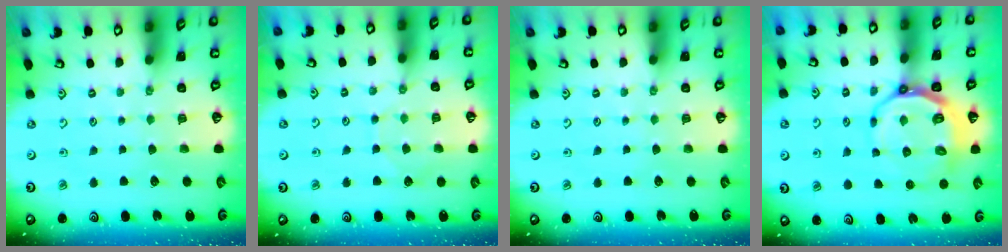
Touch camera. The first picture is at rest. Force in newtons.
{"total": 6.1, "press": 6.1, "slide": 0.6}
{"total": 0.0}
{"total": 13.5, "press": 13.0, "slide": 3.7}